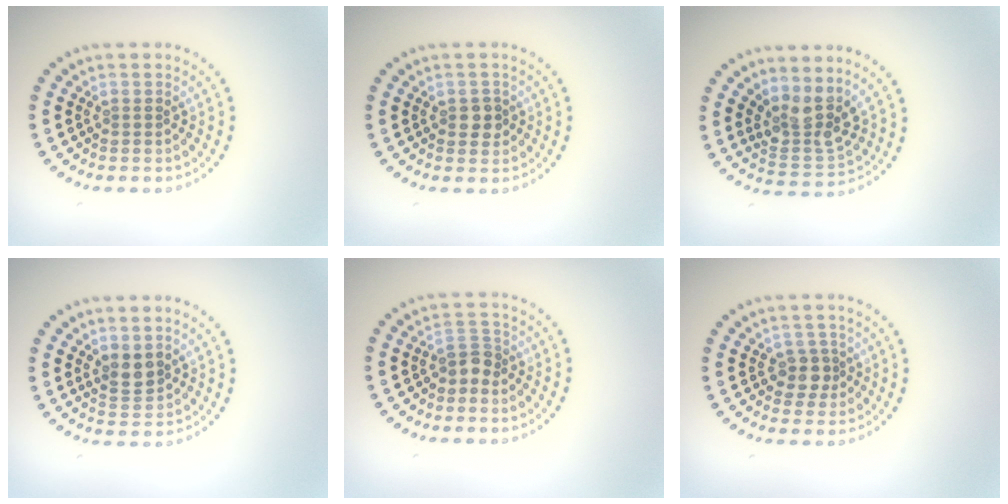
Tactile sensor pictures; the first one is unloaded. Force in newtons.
{"total": 1.6, "press": 1.6, "slide": 0.2}
{"total": 3.8, "press": 3.1, "slide": 2.1}
{"total": 2.0, "press": 1.7, "slide": 1.0}
{"total": 1.7, "press": 1.4, "slide": 1.0}
{"total": 2.0, "press": 1.7, "slide": 1.0}